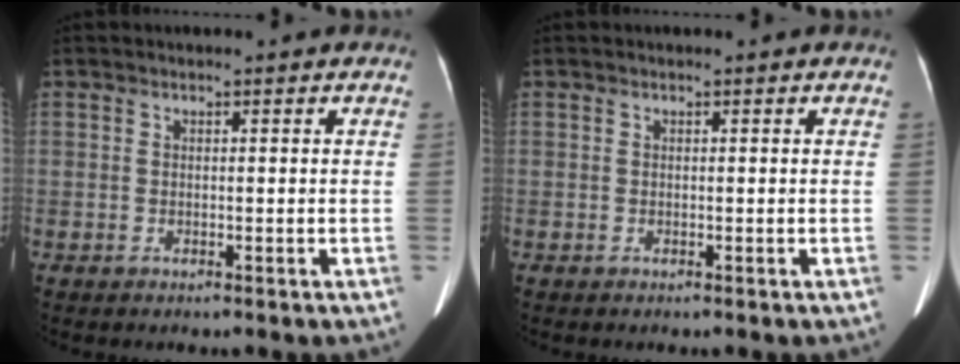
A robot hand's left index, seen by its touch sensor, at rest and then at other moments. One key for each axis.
{"total": 0.0}